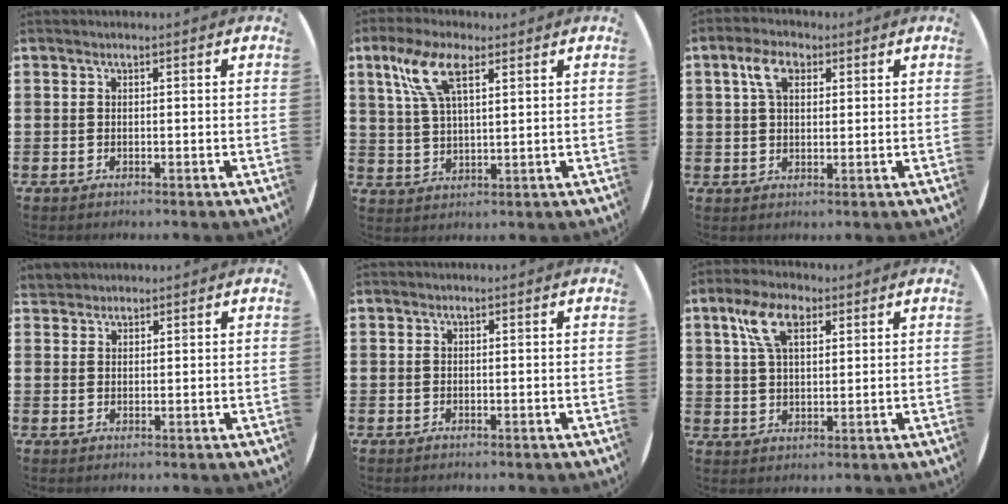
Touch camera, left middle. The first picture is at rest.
{"total": 7.3, "force": [4.1, 2.6, 5.4], "torque": [-0.119, 0.010, 0.071]}
{"total": 4.6, "force": [2.4, 2.6, 2.9], "torque": [-0.057, 0.008, 0.040]}
{"total": 1.7, "force": [1.6, 0.5, -0.2], "torque": [0.001, 0.003, 0.033]}
{"total": 0.0}
{"total": 7.0, "force": [3.9, 3.6, 4.6], "torque": [-0.104, 0.015, 0.070]}